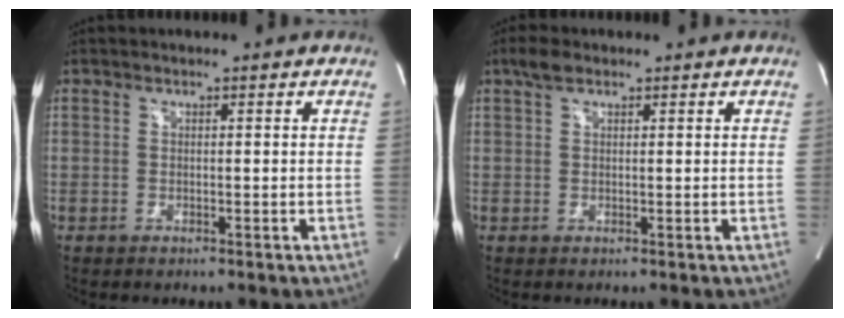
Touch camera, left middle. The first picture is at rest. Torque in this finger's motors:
{"motor_torque": [0.15, -0.10, -0.05, -0.01]}